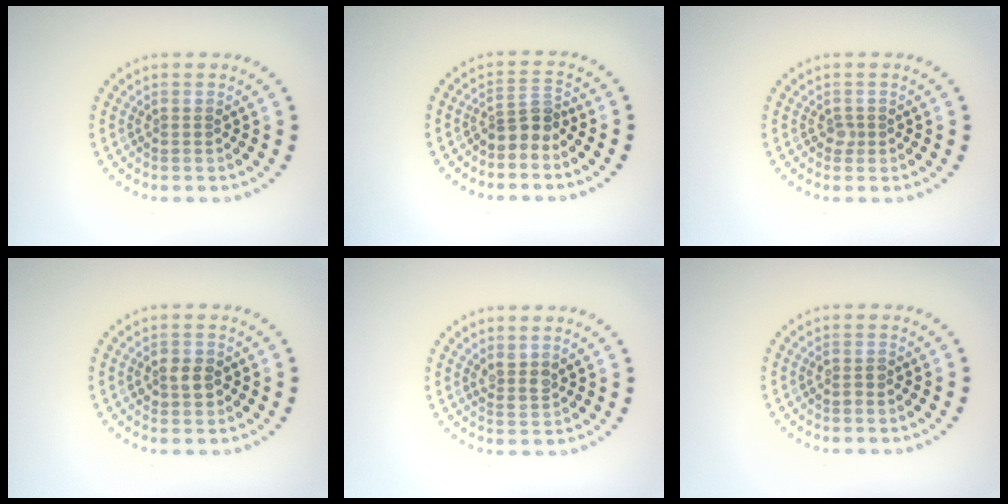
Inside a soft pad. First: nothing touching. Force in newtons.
{"total": 2.4, "press": 1.9, "slide": 1.5}
{"total": 0.9, "press": 0.6, "slide": 0.6}
{"total": 1.9, "press": 1.8, "slide": 0.5}
{"total": 1.3, "press": 1.1, "slide": 0.8}
{"total": 0.8, "press": 0.7, "slide": 0.3}